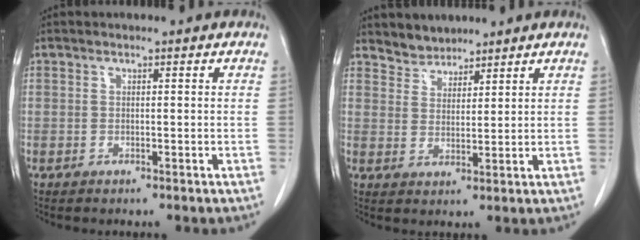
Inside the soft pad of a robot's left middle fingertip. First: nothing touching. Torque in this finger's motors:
{"motor_torque": [0.00, -0.08, -0.08, -0.03]}